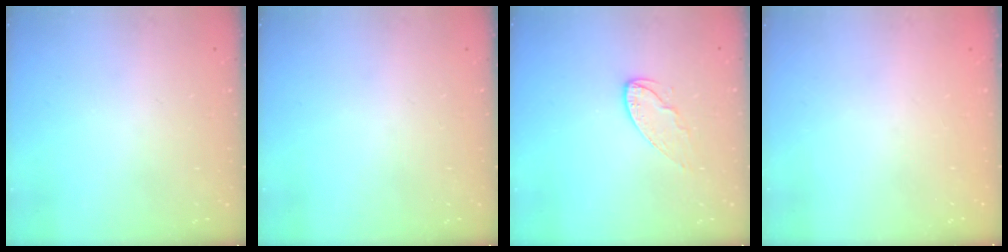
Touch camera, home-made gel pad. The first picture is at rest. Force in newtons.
{"total": 0.0}
{"total": 7.6, "press": 7.6, "slide": 0.4}
{"total": 0.0}